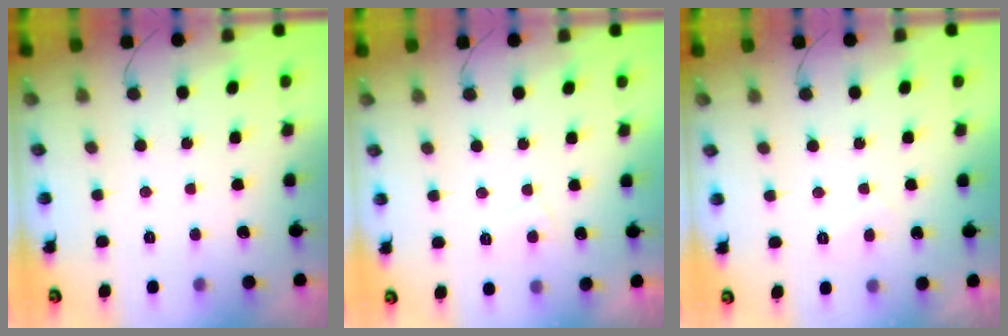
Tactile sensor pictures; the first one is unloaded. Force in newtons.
{"total": 2.9, "press": 2.8, "slide": 0.6}
{"total": 1.2, "press": 1.1, "slide": 0.5}